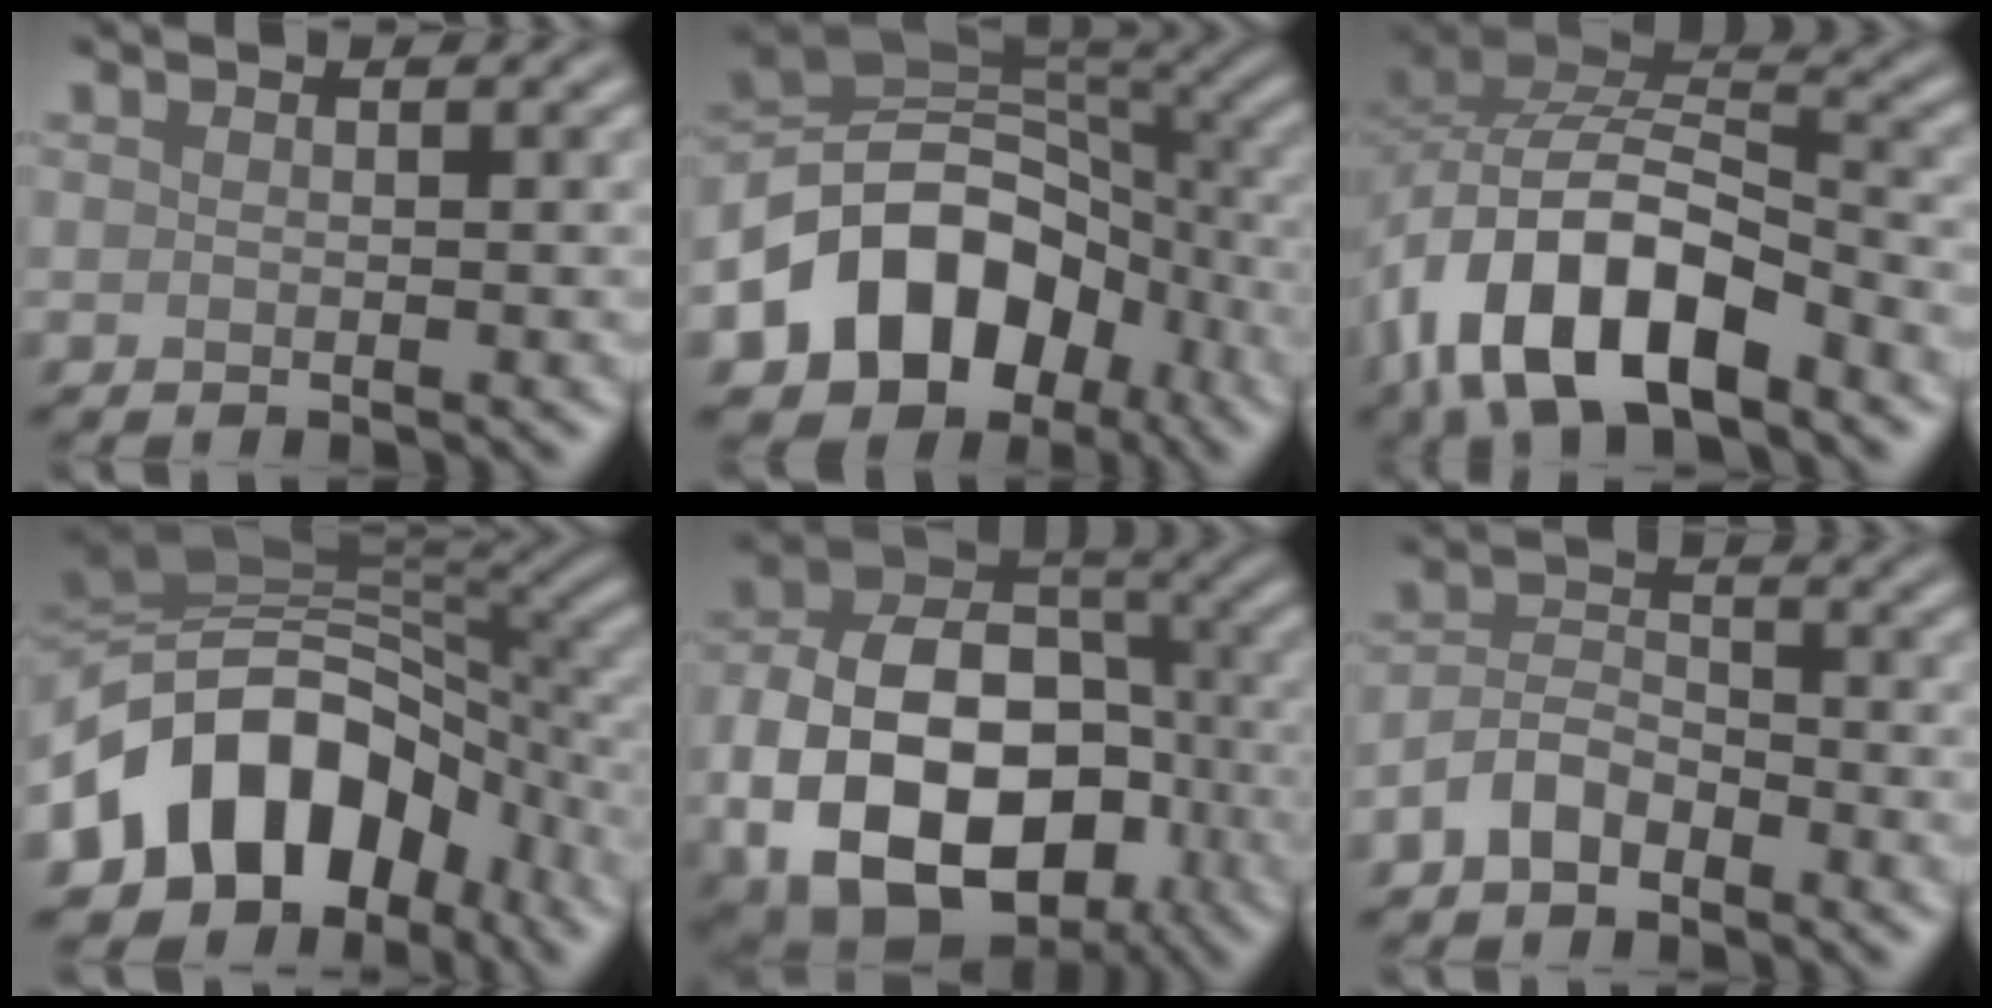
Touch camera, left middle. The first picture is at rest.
{"total": 10.7, "force": [-4.7, 8.0, 5.3], "torque": [-0.081, 0.012, -0.093]}
{"total": 11.8, "force": [-6.0, 6.0, 8.2], "torque": [-0.149, 0.000, -0.116]}
{"total": 12.9, "force": [-5.7, 8.7, 7.6], "torque": [-0.119, 0.020, -0.124]}
{"total": 15.5, "force": [-4.7, 10.8, 10.1], "torque": [-0.172, -0.026, -0.073]}
{"total": 3.5, "force": [-2.2, 1.9, 1.9], "torque": [-0.034, 0.009, -0.050]}